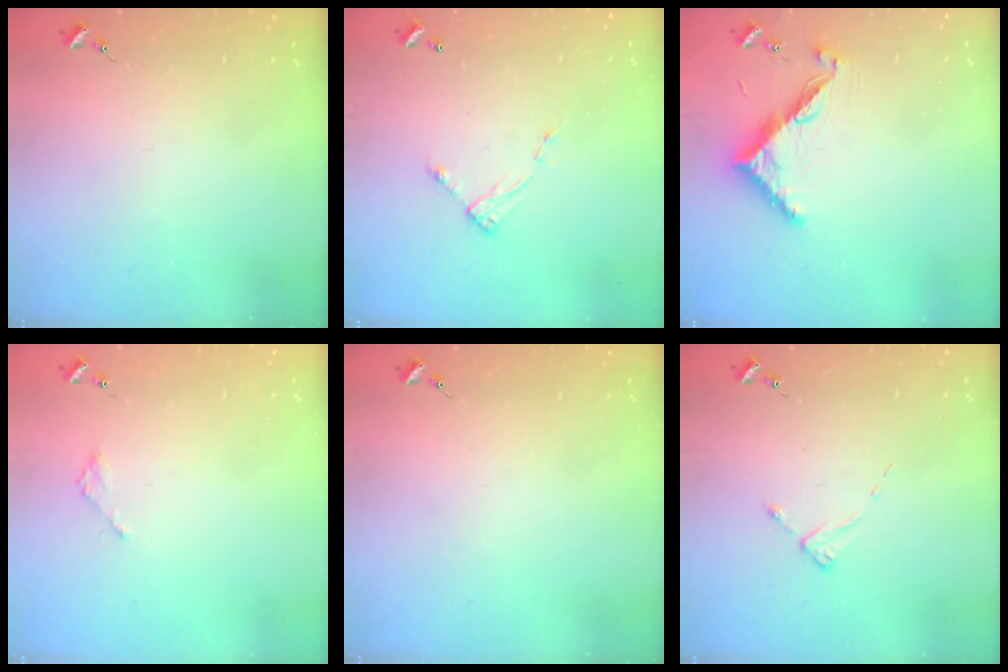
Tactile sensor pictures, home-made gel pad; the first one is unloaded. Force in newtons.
{"total": 6.0, "press": 6.0, "slide": 0.4}
{"total": 8.5, "press": 8.5, "slide": 0.6}
{"total": 1.8, "press": 1.8, "slide": 0.2}
{"total": 0.0}
{"total": 2.0, "press": 2.0, "slide": 0.3}